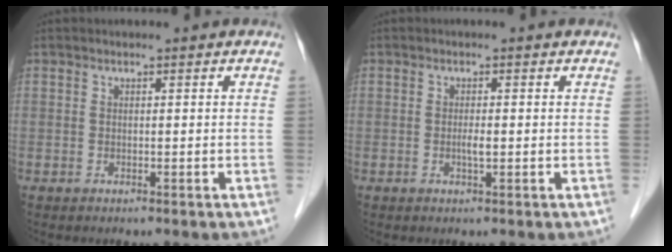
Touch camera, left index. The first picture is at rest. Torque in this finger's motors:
{"motor_torque": [0.40, 0.29, 0.02, 0.03]}